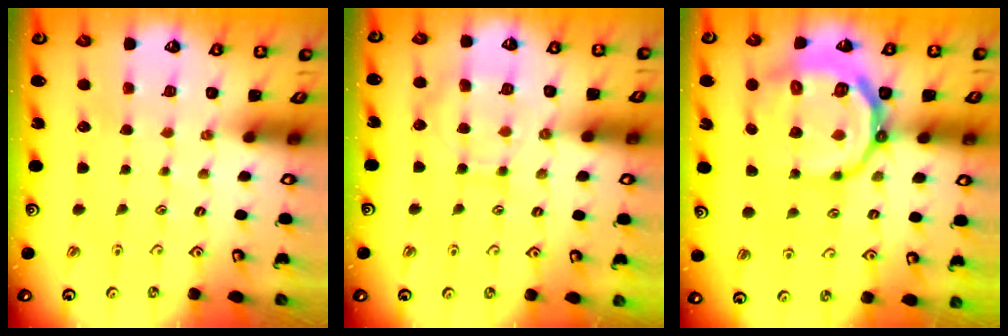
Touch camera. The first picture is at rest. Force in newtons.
{"total": 8.8, "press": 8.8, "slide": 0.9}
{"total": 14.9, "press": 14.6, "slide": 3.1}